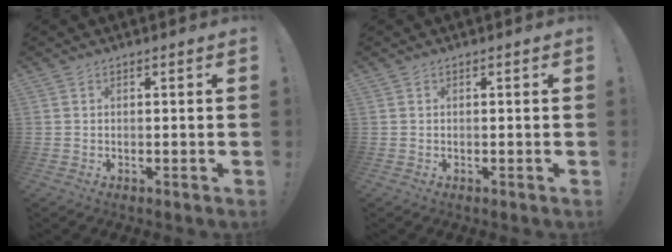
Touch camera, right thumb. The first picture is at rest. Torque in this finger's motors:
{"motor_torque": [-0.02, 0.02, -0.02, 0.02, 0.02]}